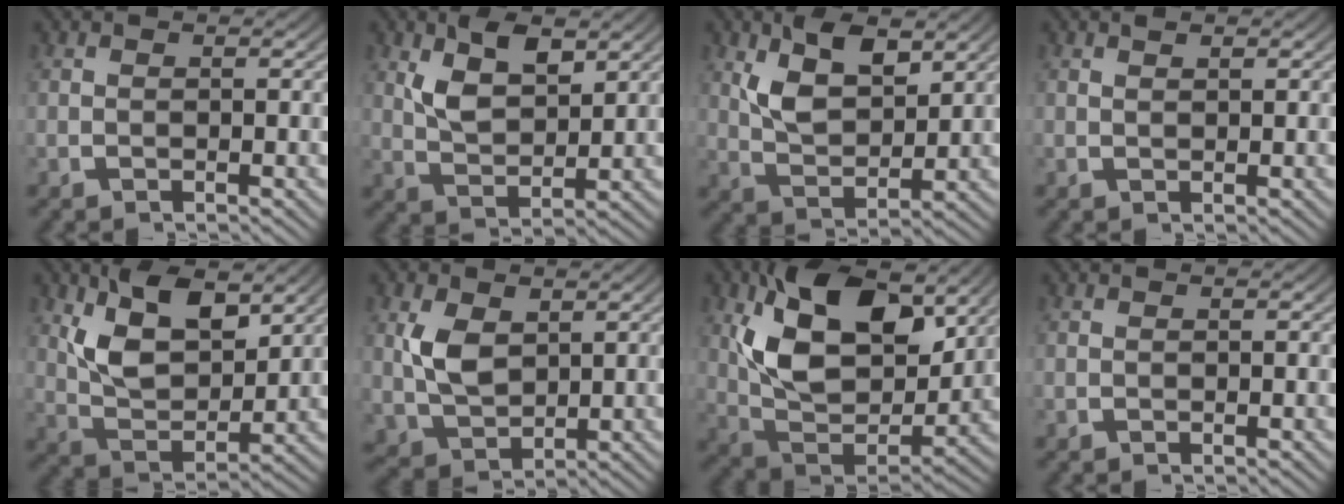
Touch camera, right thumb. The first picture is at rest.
{"total": 5.5, "force": [2.3, 2.9, 4.0], "torque": [-0.079, -0.011, 0.053]}
{"total": 6.2, "force": [2.2, 3.4, 4.6], "torque": [-0.093, -0.014, 0.052]}
{"total": 0.7, "force": [0.6, 0.1, 0.3], "torque": [0.001, -0.001, 0.015]}
{"total": 8.7, "force": [2.3, 5.3, 6.5], "torque": [-0.131, -0.016, 0.049]}
{"total": 5.6, "force": [0.9, 4.1, 3.7], "torque": [-0.089, -0.027, 0.033]}
{"total": 15.3, "force": [2.9, 9.6, 11.5], "torque": [-0.241, -0.030, 0.056]}
{"total": 0.0}